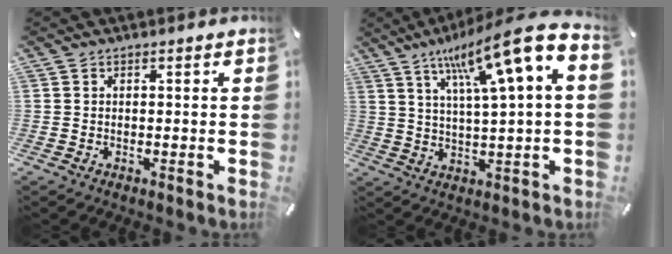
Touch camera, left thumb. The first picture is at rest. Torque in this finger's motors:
{"motor_torque": [2.10, 2.41, 1.49, -1.28, 0.30]}